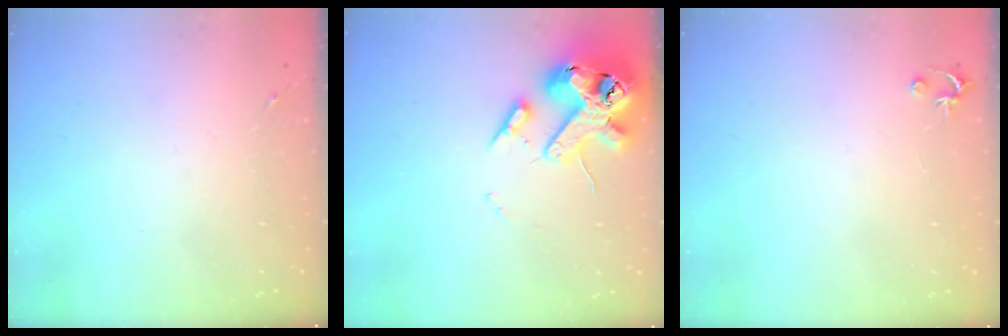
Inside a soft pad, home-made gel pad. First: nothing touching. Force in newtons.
{"total": 18.6, "press": 18.4, "slide": 2.8}
{"total": 2.5, "press": 2.5, "slide": 0.2}